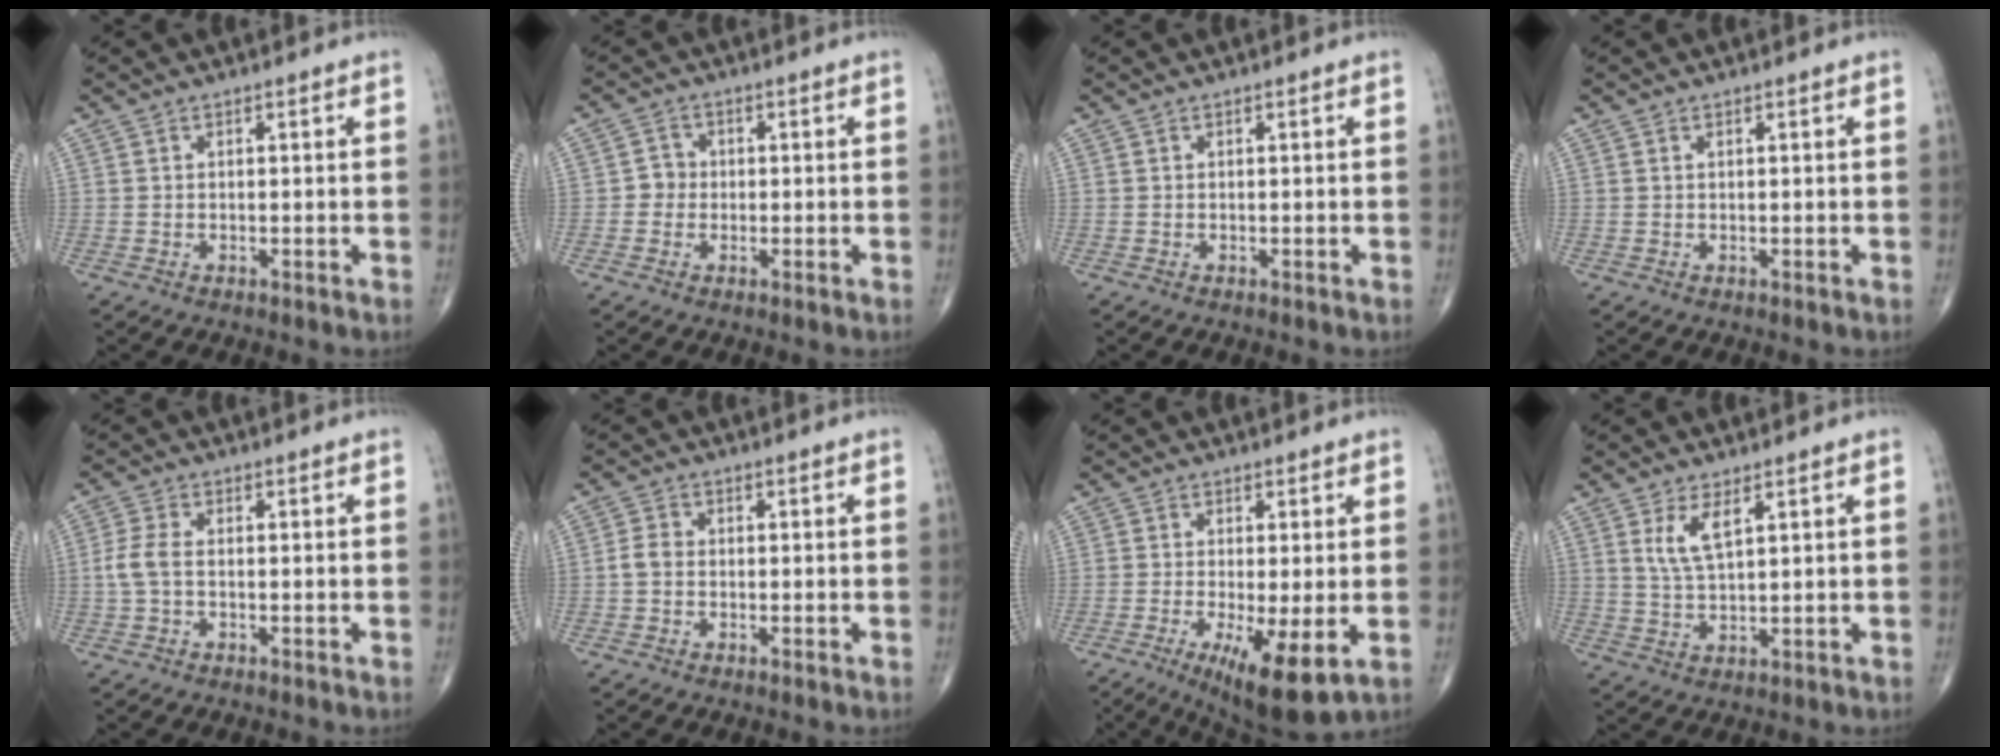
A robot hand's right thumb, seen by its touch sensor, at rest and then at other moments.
{"total": 2.7, "force": [-0.4, 2.6, 0.8], "torque": [0.005, 0.008, -0.014]}
{"total": 0.0}
{"total": 0.0}
{"total": 4.0, "force": [-0.3, 2.1, 3.3], "torque": [-0.086, 0.008, -0.010]}
{"total": 2.6, "force": [-0.4, 2.0, 1.6], "torque": [-0.028, 0.008, -0.013]}
{"total": 10.6, "force": [-3.1, 2.7, 9.8], "torque": [-0.166, -0.024, -0.044]}
{"total": 5.1, "force": [2.4, 1.7, 4.2], "torque": [-0.085, -0.015, 0.054]}